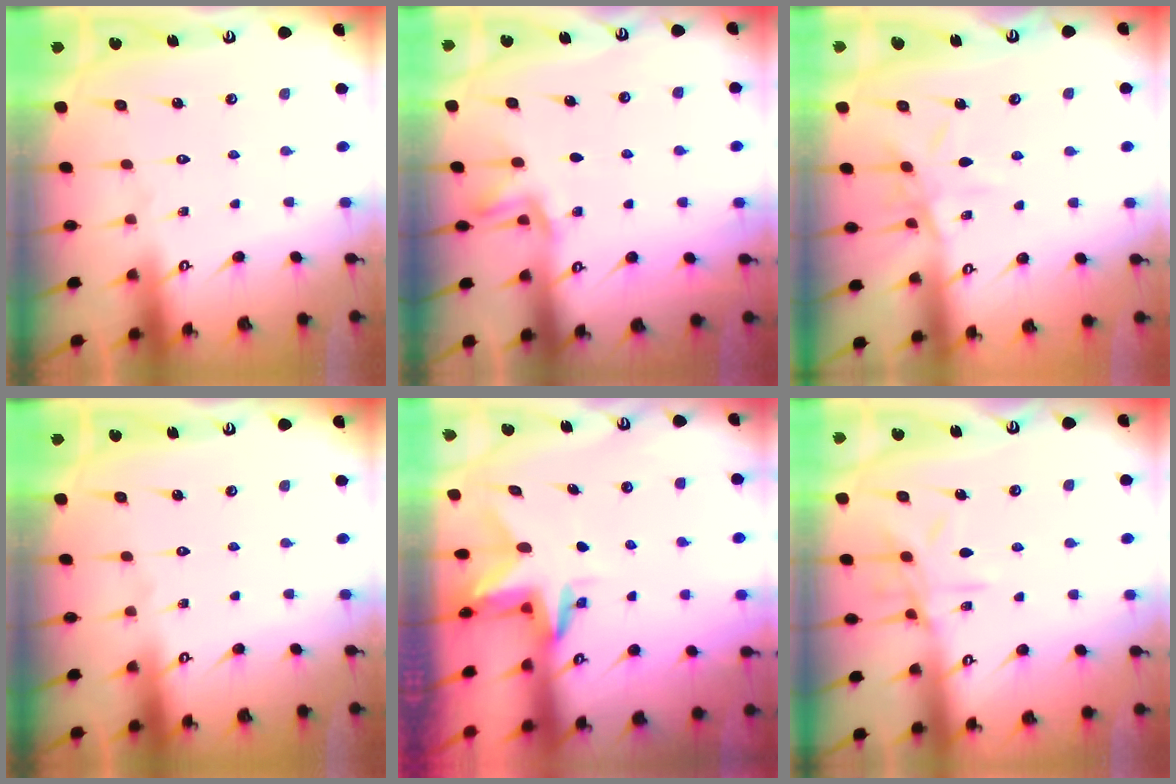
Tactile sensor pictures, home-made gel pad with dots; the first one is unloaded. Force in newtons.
{"total": 2.0, "press": 1.6, "slide": 1.1}
{"total": 8.4, "press": 8.3, "slide": 0.6}
{"total": 0.0}
{"total": 2.9, "press": 2.9, "slide": 0.2}
{"total": 9.3, "press": 9.3, "slide": 0.7}